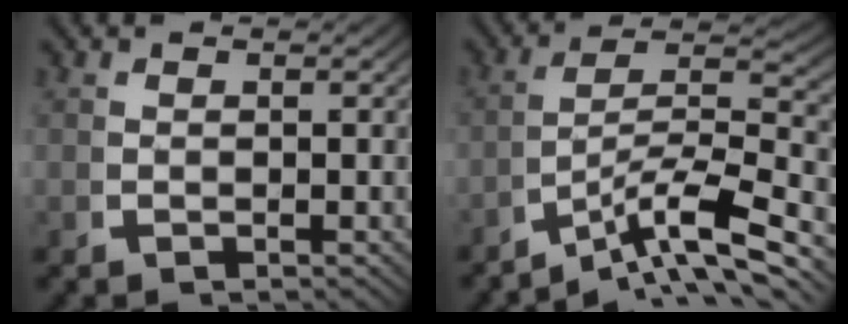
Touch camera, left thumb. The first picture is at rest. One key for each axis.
{"total": 8.9, "fx": -3.3, "fy": 5.0, "fz": 6.6, "tx": -0.113, "ty": -0.026, "tz": -0.044}